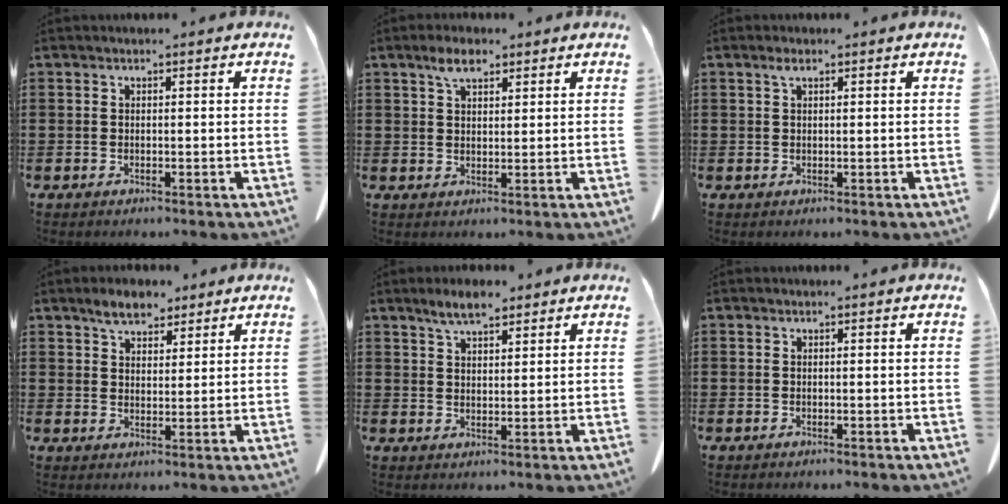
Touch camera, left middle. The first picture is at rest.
{"total": 4.0, "force": [2.7, 1.6, 2.5], "torque": [-0.048, 0.001, 0.047]}
{"total": 1.3, "force": [0.6, 0.4, 1.0], "torque": [-0.024, 0.001, 0.012]}
{"total": 4.9, "force": [4.0, 2.1, 1.9], "torque": [-0.040, -0.004, 0.074]}
{"total": 4.5, "force": [3.7, 1.2, 2.4], "torque": [-0.054, -0.004, 0.069]}
{"total": 0.0}